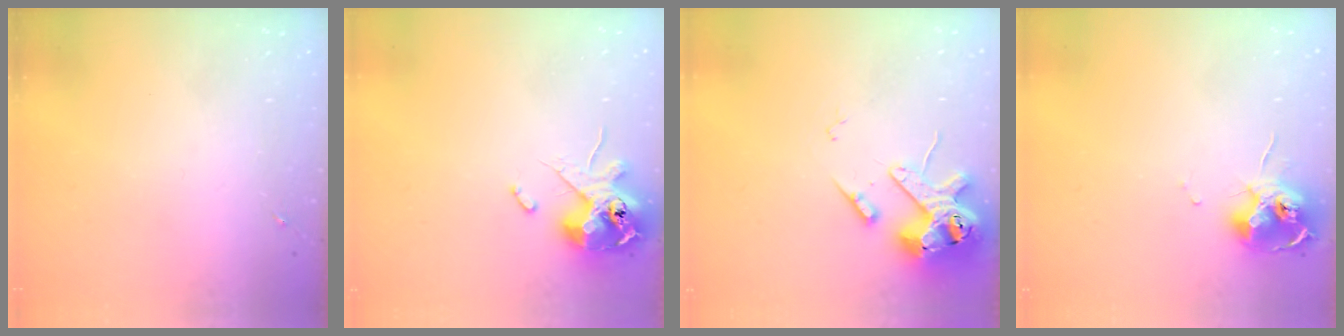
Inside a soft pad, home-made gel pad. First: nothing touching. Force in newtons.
{"total": 12.4, "press": 12.2, "slide": 2.1}
{"total": 15.0, "press": 14.9, "slide": 2.1}
{"total": 12.1, "press": 12.0, "slide": 1.2}